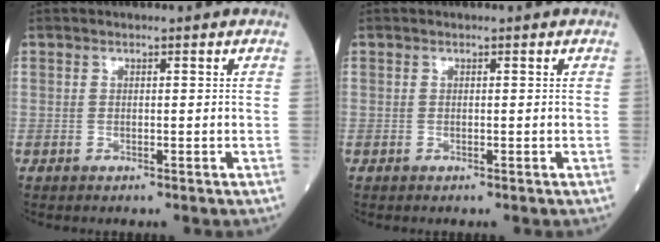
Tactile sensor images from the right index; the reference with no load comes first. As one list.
[{"total": 0.0}]